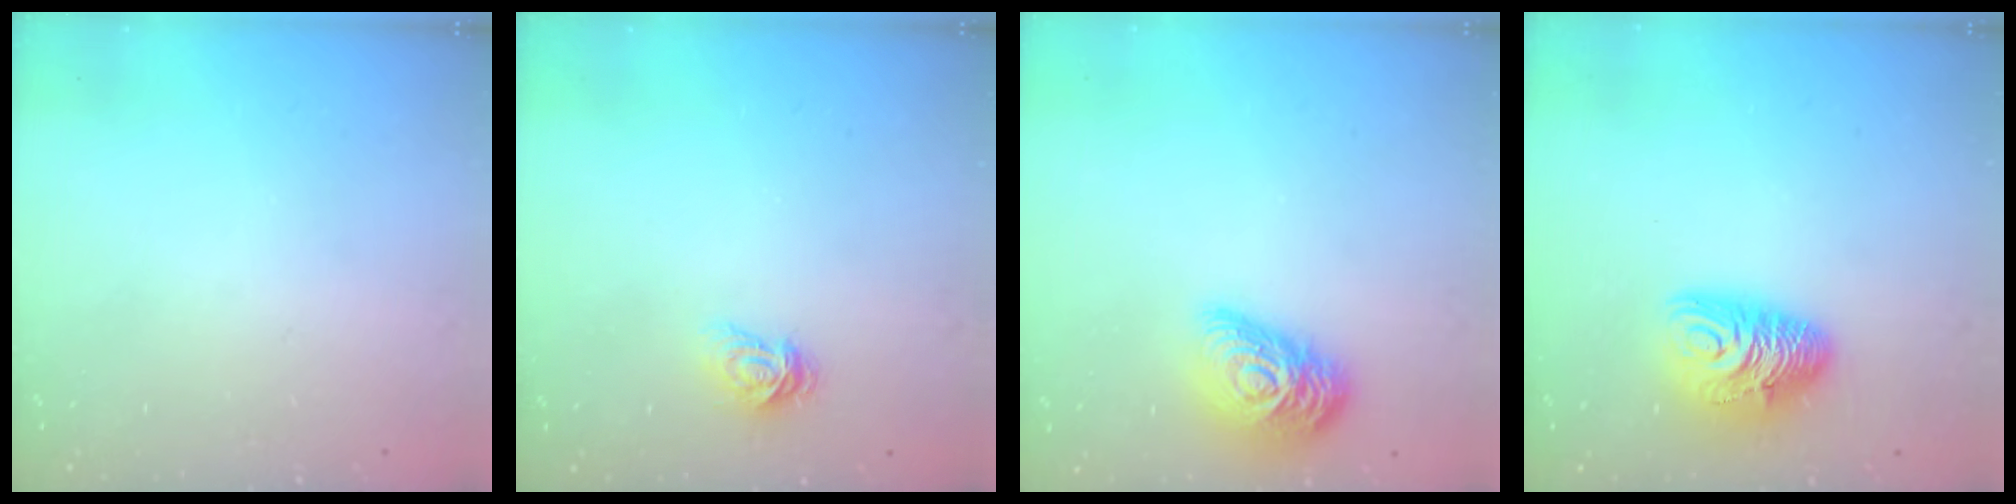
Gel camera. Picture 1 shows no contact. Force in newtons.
{"total": 3.7, "press": 3.7, "slide": 0.4}
{"total": 15.3, "press": 15.3, "slide": 0.8}
{"total": 10.6, "press": 10.5, "slide": 1.2}